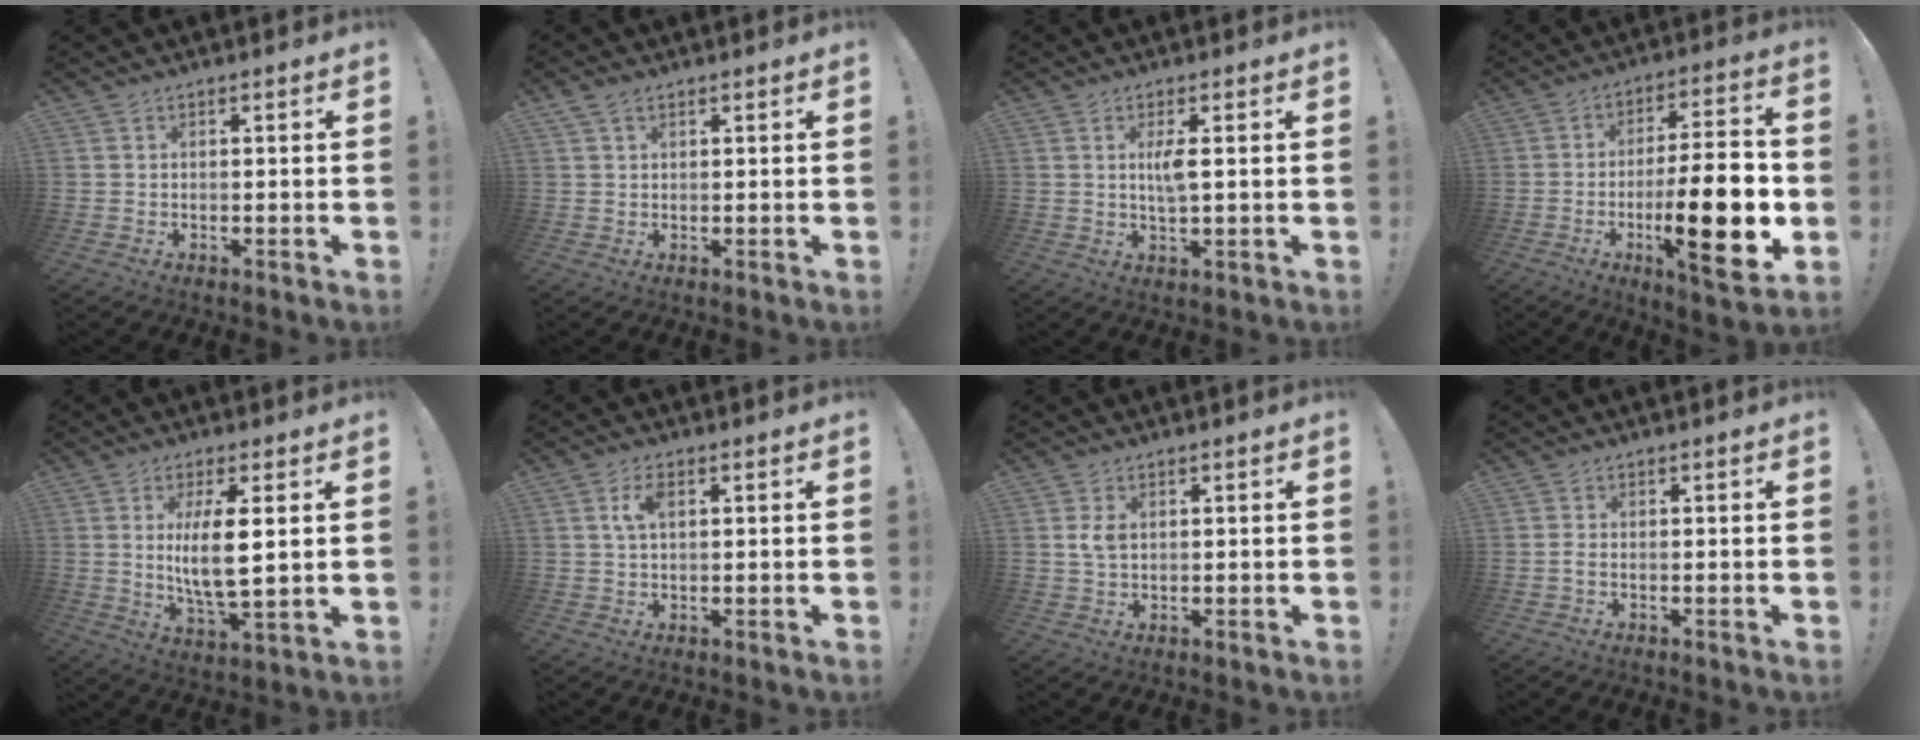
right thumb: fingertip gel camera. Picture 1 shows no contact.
{"total": 2.7, "force": [1.6, 1.7, 1.4], "torque": [-0.021, -0.001, 0.030]}
{"total": 4.5, "force": [0.9, 0.9, 4.3], "torque": [-0.078, -0.003, 0.012]}
{"total": 22.6, "force": [-5.2, 6.3, 21.0], "torque": [-0.333, 0.012, -0.077]}
{"total": 11.3, "force": [1.9, 3.2, 10.6], "torque": [-0.213, -0.018, 0.025]}
{"total": 4.5, "force": [1.3, 2.3, 3.6], "torque": [-0.074, 0.009, 0.022]}
{"total": 3.6, "force": [0.9, 2.2, 2.7], "torque": [-0.044, -0.004, 0.012]}
{"total": 1.4, "force": [-0.7, 0.1, 1.2], "torque": [-0.022, 0.003, -0.013]}